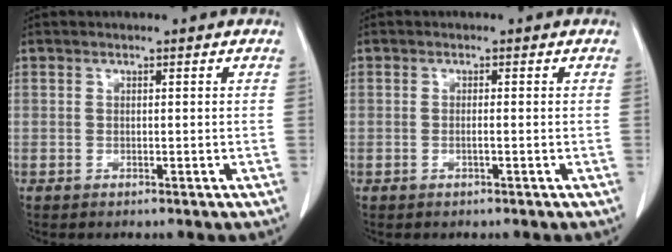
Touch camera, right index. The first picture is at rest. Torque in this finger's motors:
{"motor_torque": [-0.21, 0.08, 0.02, -0.01]}